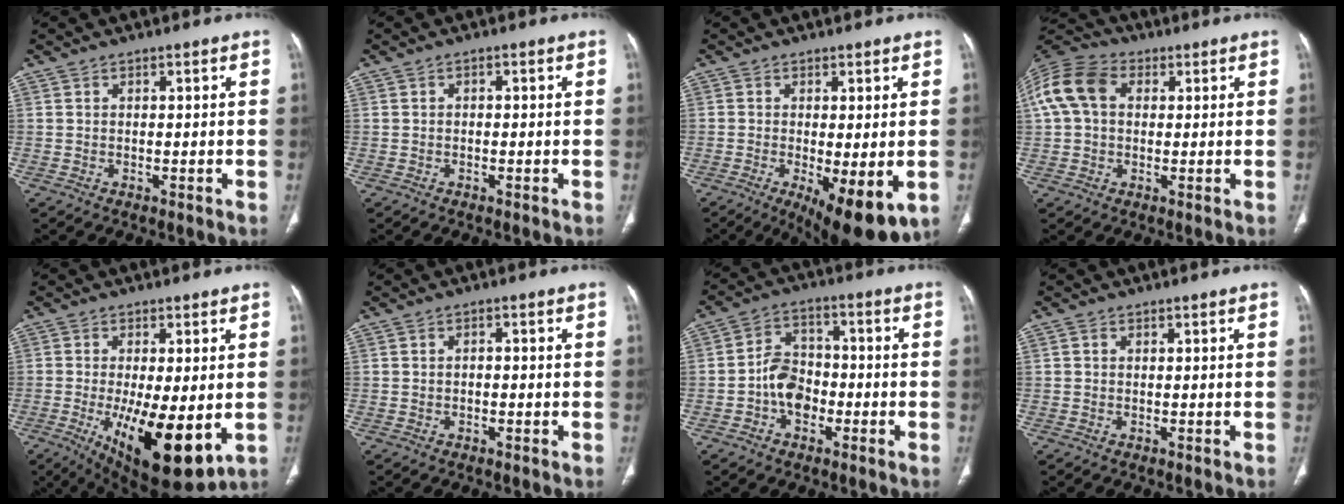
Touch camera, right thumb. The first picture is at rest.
{"total": 0.6, "force": [-0.1, 0.5, 0.4], "torque": [-0.003, 0.003, -0.006]}
{"total": 11.3, "force": [-3.4, 3.6, 10.2], "torque": [-0.150, -0.024, -0.042]}
{"total": 12.3, "force": [2.6, 8.8, 8.2], "torque": [-0.168, 0.033, 0.040]}
{"total": 16.6, "force": [-3.8, 5.8, 15.1], "torque": [-0.234, -0.029, -0.039]}
{"total": 1.2, "force": [-0.2, 0.9, 0.8], "torque": [-0.010, 0.005, -0.005]}
{"total": 7.9, "force": [-2.4, 5.8, 4.7], "torque": [-0.058, 0.031, -0.051]}
{"total": 0.6, "force": [0.1, 0.5, 0.3], "torque": [-0.003, 0.002, 0.003]}